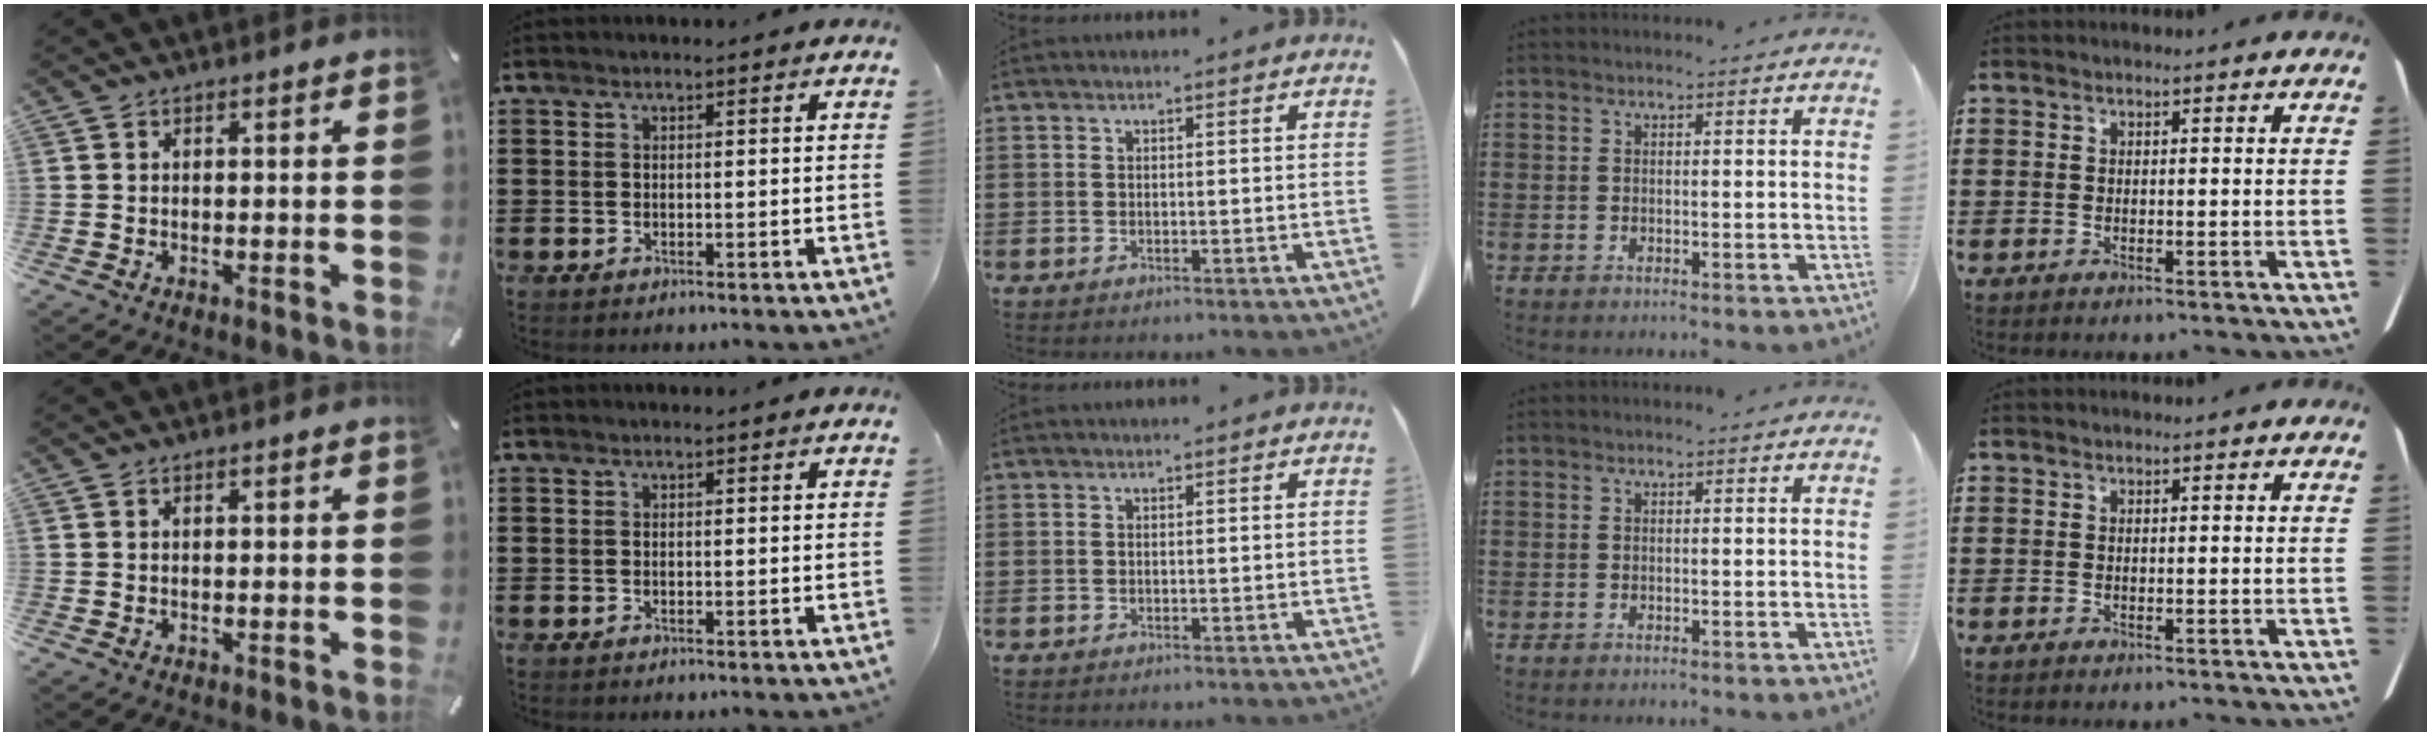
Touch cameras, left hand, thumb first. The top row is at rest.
{}